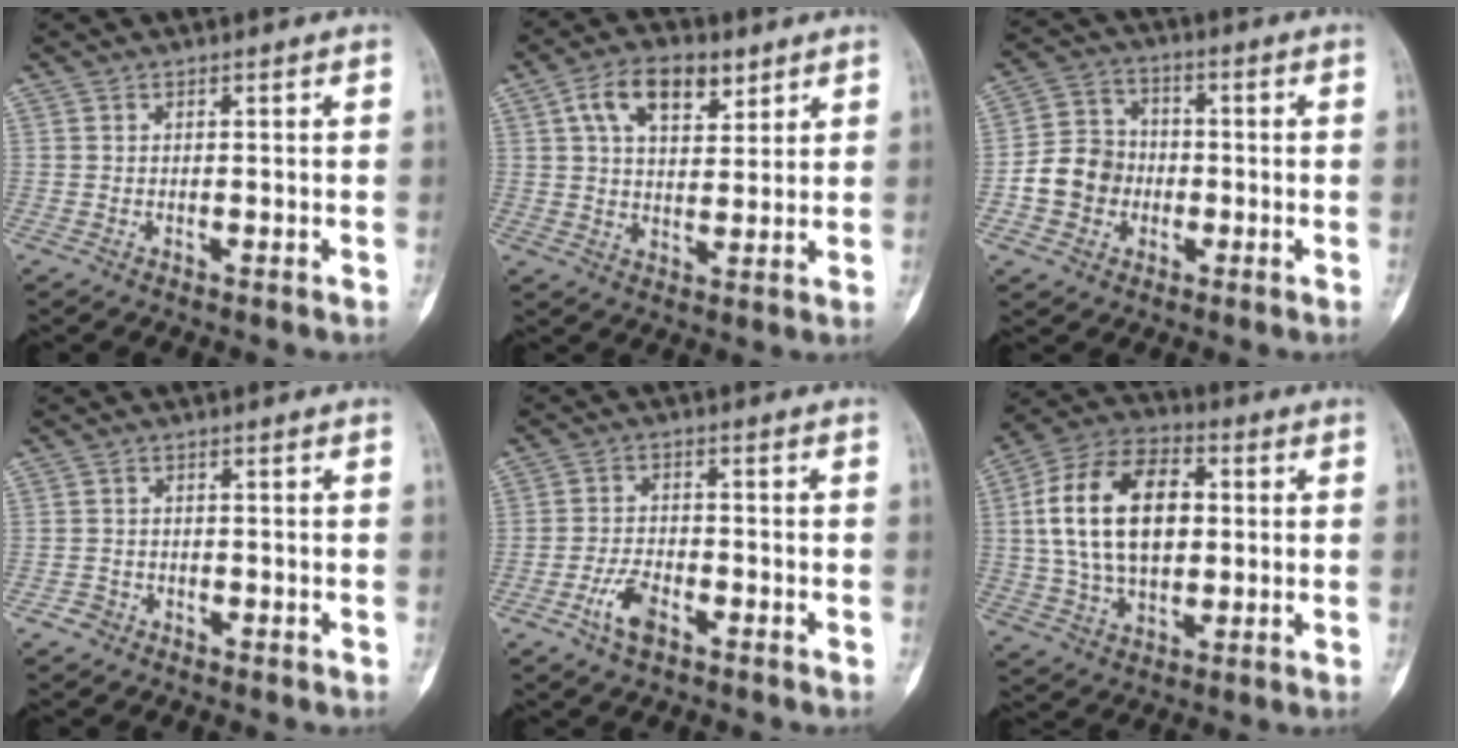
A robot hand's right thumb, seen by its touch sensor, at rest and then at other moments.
{"total": 10.8, "force": [5.2, 6.0, 7.4], "torque": [-0.105, -0.010, 0.089]}
{"total": 9.4, "force": [-2.1, 8.3, 3.9], "torque": [-0.044, 0.025, -0.043]}
{"total": 1.6, "force": [-1.1, 1.2, 0.0], "torque": [0.005, 0.008, -0.024]}
{"total": 5.6, "force": [-3.1, 2.7, 3.9], "torque": [-0.074, 0.016, -0.057]}
{"total": 18.9, "force": [2.4, 11.7, 14.7], "torque": [-0.248, 0.018, 0.040]}